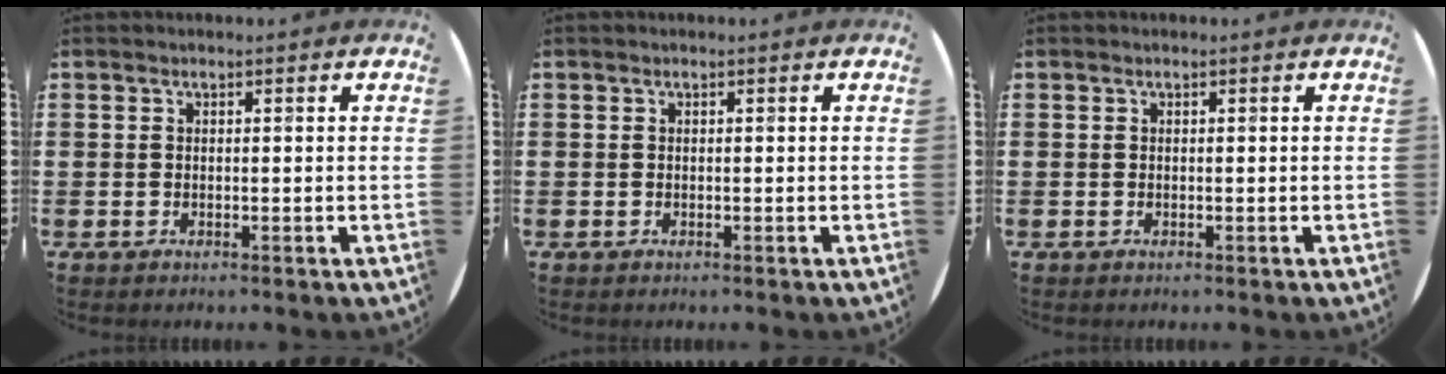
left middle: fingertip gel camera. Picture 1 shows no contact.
{"total": 0.0}
{"total": 0.0}